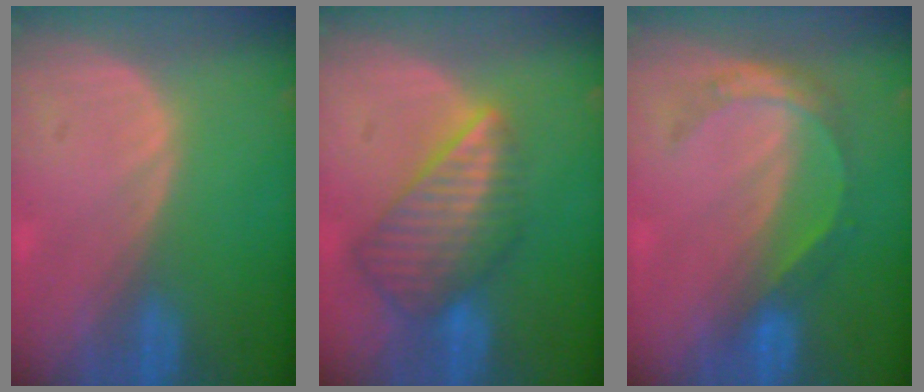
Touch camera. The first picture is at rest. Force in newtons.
{"total": 8.8, "press": 7.6, "slide": 4.4}
{"total": 5.5, "press": 4.7, "slide": 2.7}